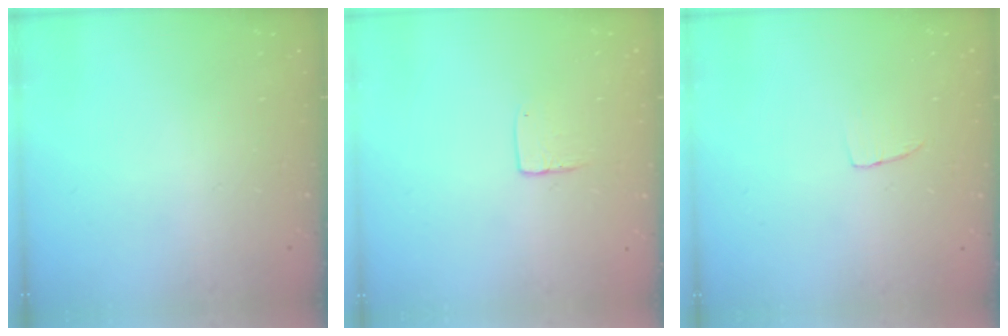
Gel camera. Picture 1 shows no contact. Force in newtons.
{"total": 4.3, "press": 4.3, "slide": 0.4}
{"total": 3.2, "press": 3.2, "slide": 0.2}